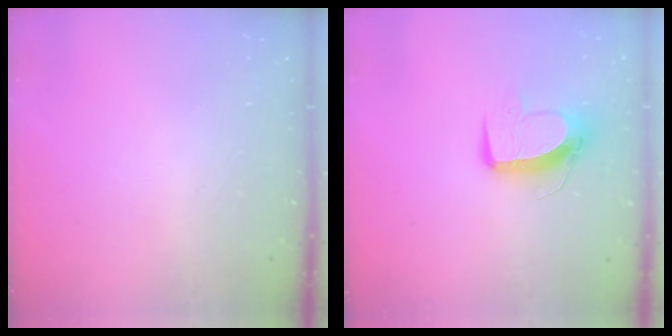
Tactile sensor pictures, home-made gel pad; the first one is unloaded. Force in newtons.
{"total": 9.8, "press": 9.8, "slide": 0.5}